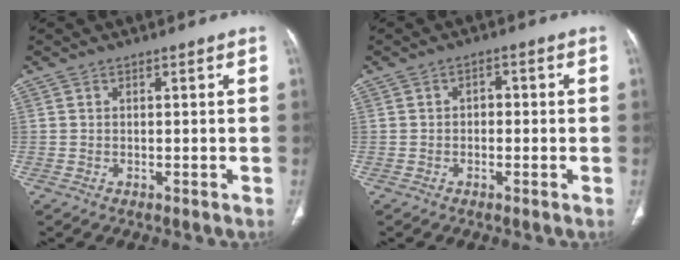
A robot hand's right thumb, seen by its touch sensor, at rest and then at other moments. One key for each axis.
{"total": 2.0, "fx": -0.2, "fy": 1.5, "fz": 1.3, "tx": -0.008, "ty": 0.009, "tz": -0.010}